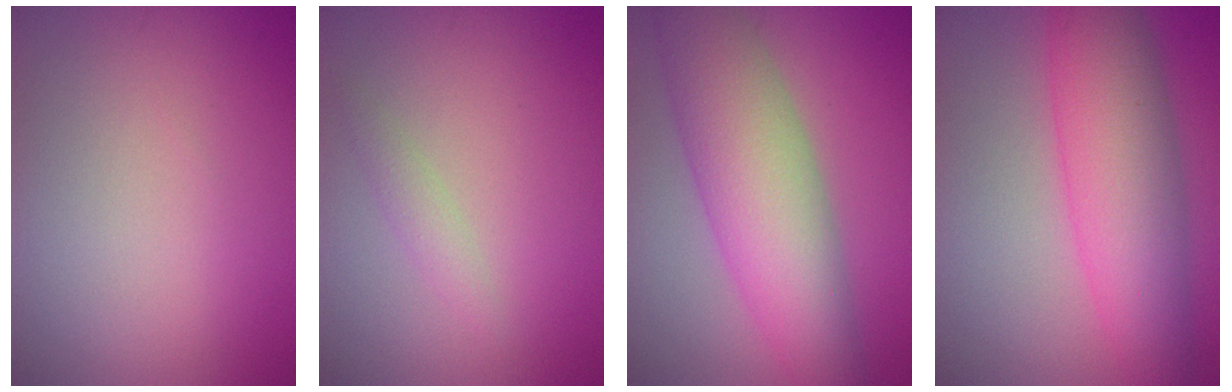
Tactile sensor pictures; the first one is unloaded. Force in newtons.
{"total": 1.2, "press": 1.2, "slide": 0.0}
{"total": 8.7, "press": 8.6, "slide": 0.3}
{"total": 7.8, "press": 7.8, "slide": 0.2}